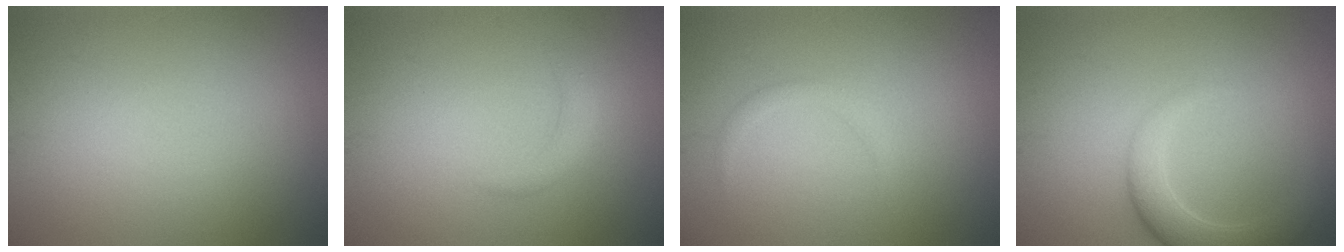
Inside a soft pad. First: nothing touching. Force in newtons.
{"total": 1.4, "press": 1.4, "slide": 0.0}
{"total": 0.9, "press": 0.9, "slide": 0.1}
{"total": 4.1, "press": 4.0, "slide": 0.6}